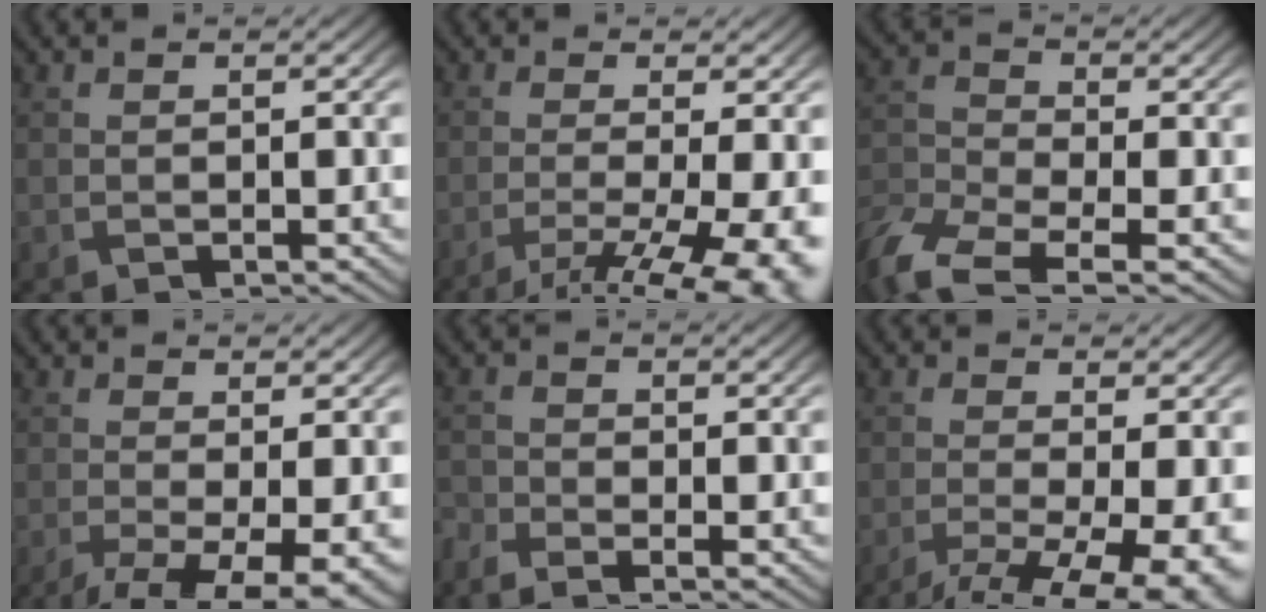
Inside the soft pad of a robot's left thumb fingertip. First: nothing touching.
{"total": 11.4, "force": [-6.2, 2.8, 9.2], "torque": [-0.152, -0.025, -0.074]}
{"total": 9.6, "force": [-6.1, 4.0, 6.3], "torque": [-0.154, -0.028, -0.127]}
{"total": 9.1, "force": [-4.7, 2.8, 7.3], "torque": [-0.142, -0.026, -0.068]}
{"total": 3.2, "force": [-2.6, 0.7, 1.6], "torque": [-0.043, -0.010, -0.061]}
{"total": 11.0, "force": [-6.3, 3.1, 8.5], "torque": [-0.156, -0.032, -0.081]}